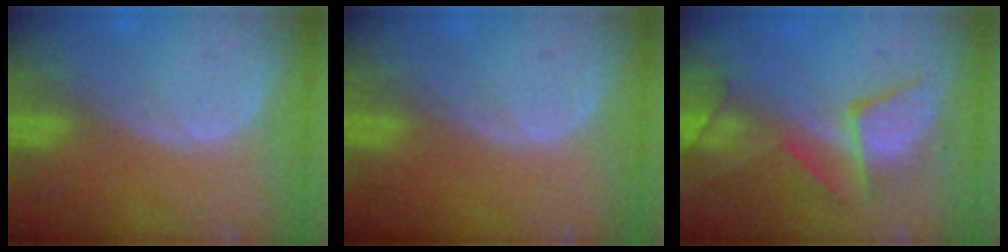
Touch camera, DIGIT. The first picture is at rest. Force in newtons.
{"total": 0.0}
{"total": 9.8, "press": 8.5, "slide": 5.0}